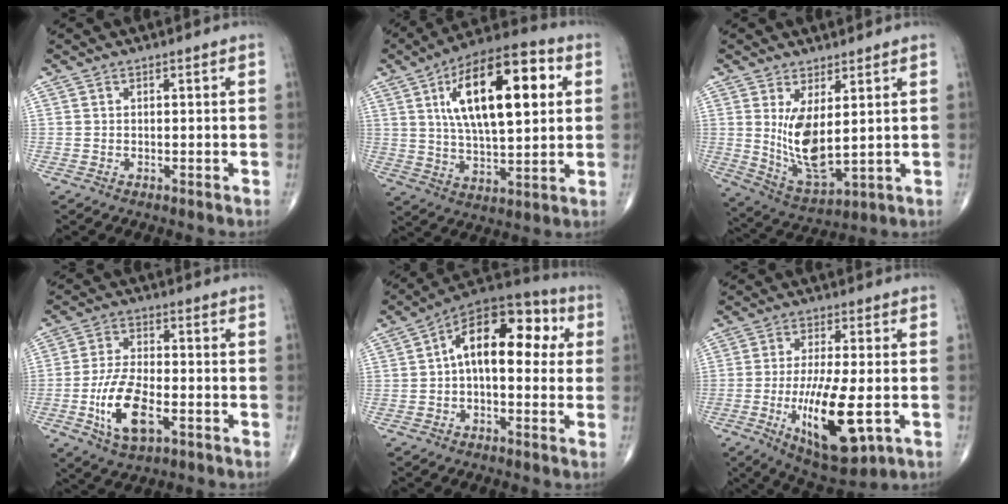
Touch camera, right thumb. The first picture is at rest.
{"total": 21.6, "force": [5.9, 9.0, 18.8], "torque": [-0.286, 0.003, 0.091]}
{"total": 10.4, "force": [1.9, 4.2, 9.3], "torque": [-0.171, -0.032, 0.055]}
{"total": 11.3, "force": [-3.7, 5.2, 9.4], "torque": [-0.182, 0.010, -0.066]}
{"total": 16.0, "force": [2.2, 8.8, 13.2], "torque": [-0.167, 0.048, 0.023]}
{"total": 15.1, "force": [-3.8, 4.8, 13.8], "torque": [-0.243, -0.013, -0.053]}